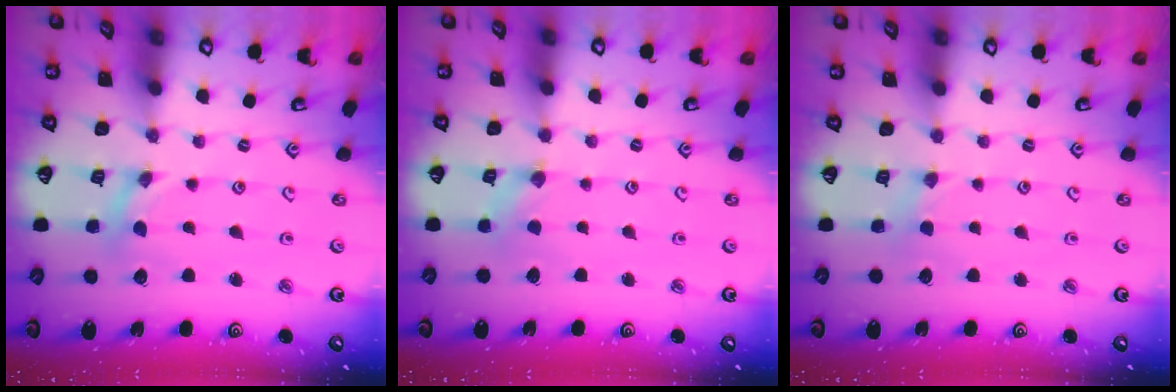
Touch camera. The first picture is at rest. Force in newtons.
{"total": 0.6, "press": 0.6, "slide": 0.2}
{"total": 1.7, "press": 1.7, "slide": 0.2}